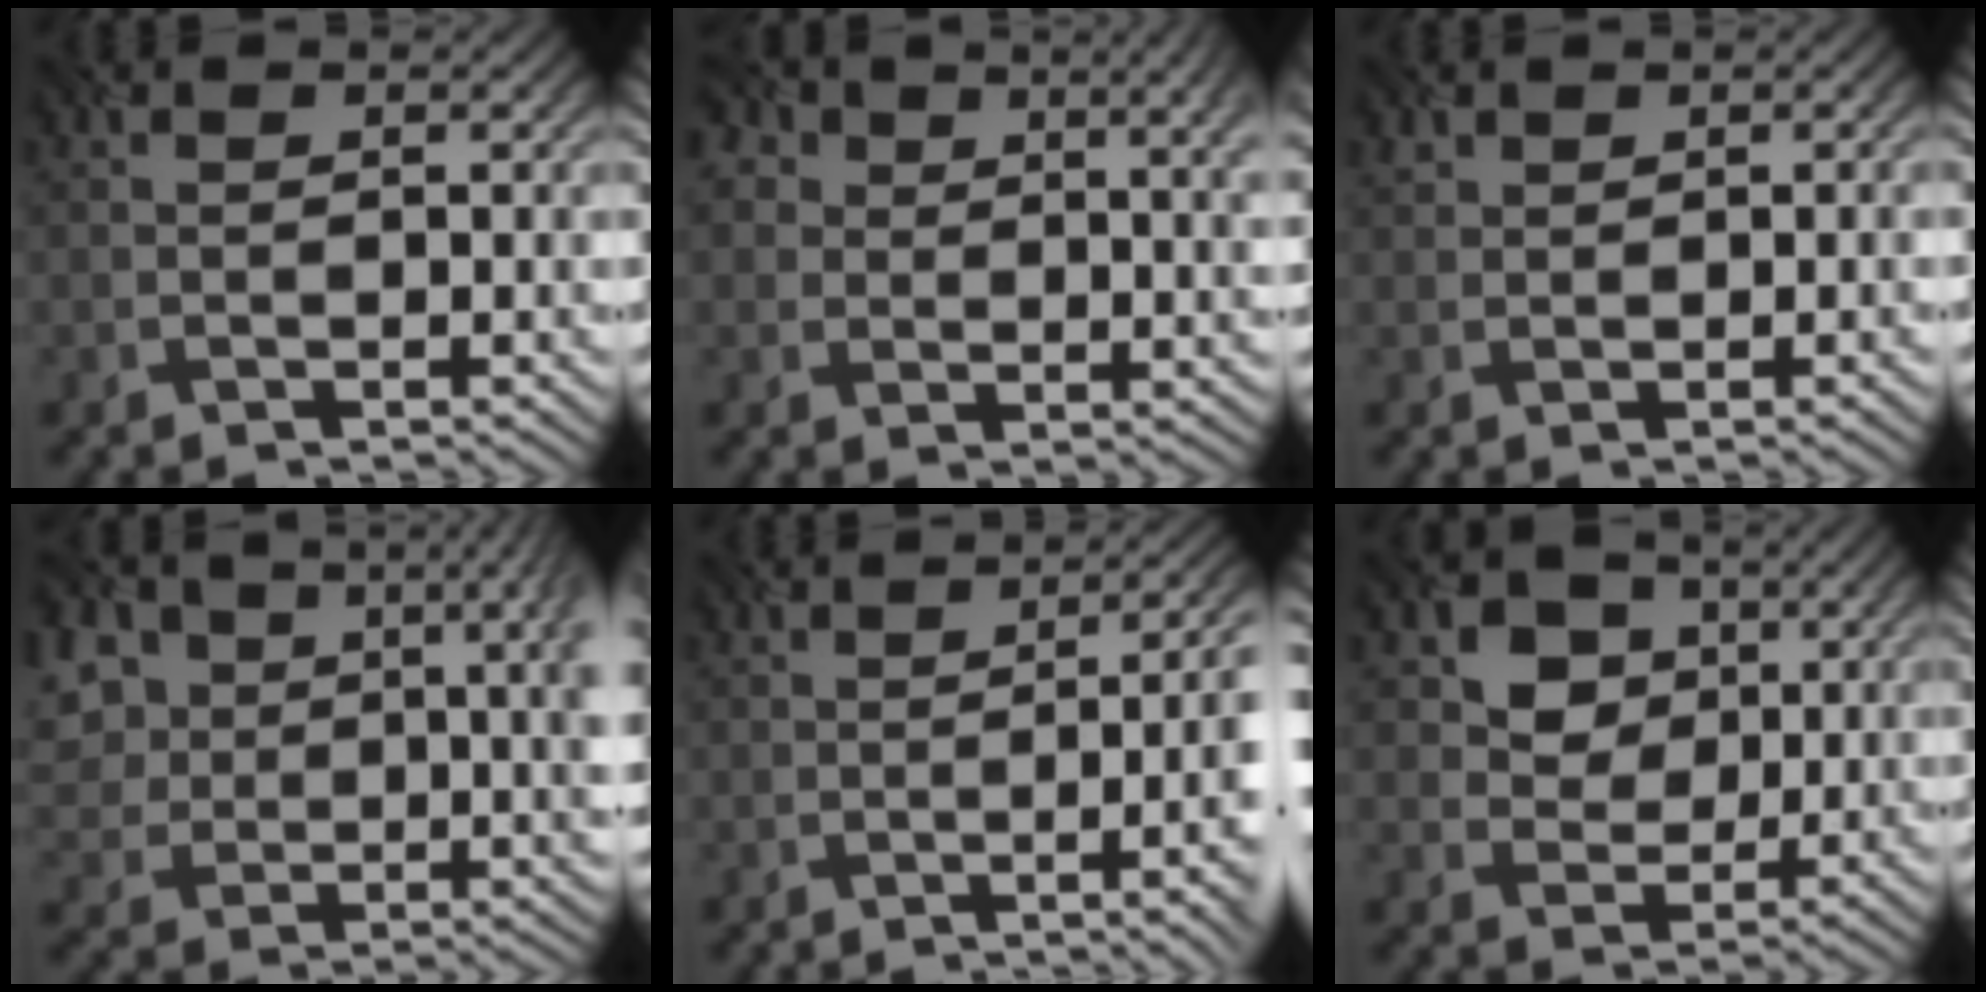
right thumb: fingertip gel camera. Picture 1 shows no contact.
{"total": 7.8, "force": [4.1, 4.7, 4.7], "torque": [-0.082, 0.012, 0.062]}
{"total": 1.1, "force": [0.5, 0.5, 0.8], "torque": [-0.020, 0.005, 0.011]}
{"total": 14.2, "force": [5.8, 9.2, 9.1], "torque": [-0.174, -0.011, 0.123]}
{"total": 9.3, "force": [-0.9, 3.2, 8.7], "torque": [-0.083, 0.006, -0.011]}
{"total": 5.9, "force": [2.7, 5.1, 1.5], "torque": [-0.064, 0.001, 0.046]}